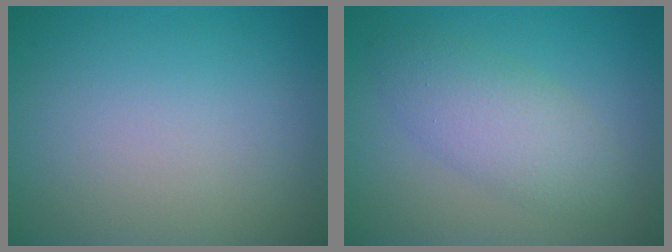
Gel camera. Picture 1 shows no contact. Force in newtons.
{"total": 4.1, "press": 4.1, "slide": 0.1}